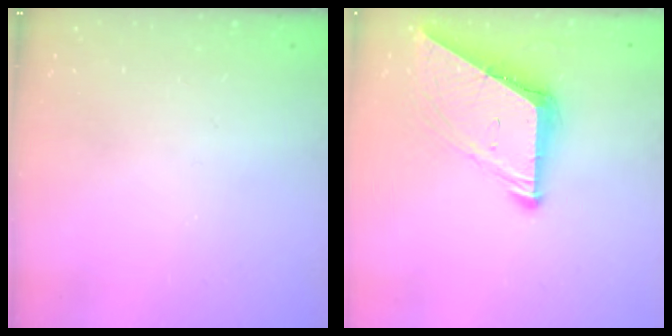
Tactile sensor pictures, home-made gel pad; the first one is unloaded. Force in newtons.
{"total": 8.6, "press": 8.6, "slide": 0.9}